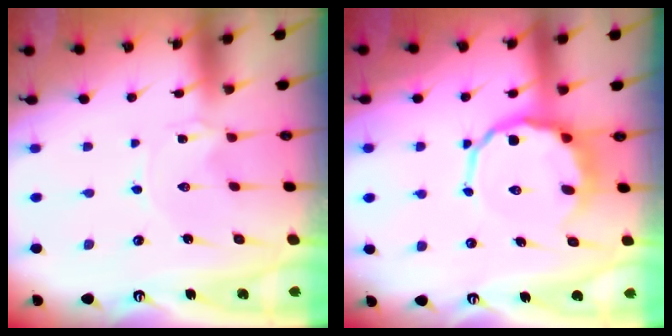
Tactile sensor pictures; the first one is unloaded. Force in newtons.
{"total": 8.8, "press": 8.2, "slide": 3.1}